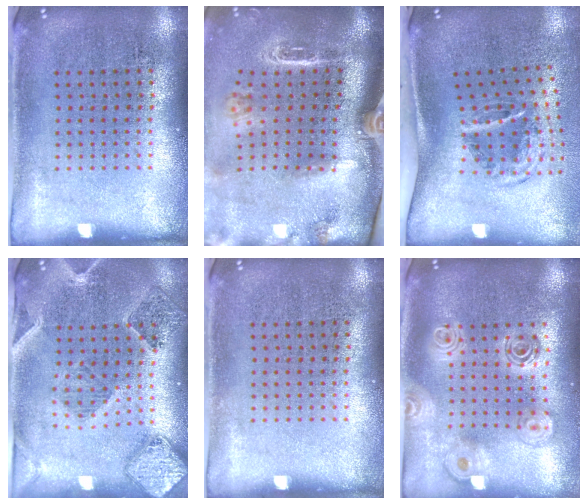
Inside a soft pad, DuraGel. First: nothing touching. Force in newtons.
{"total": 2.9, "press": 2.0, "slide": 2.1}
{"total": 2.1, "press": 1.2, "slide": 1.7}
{"total": 1.6, "press": 1.6, "slide": 0.3}
{"total": 0.0}
{"total": 2.1, "press": 1.7, "slide": 1.3}